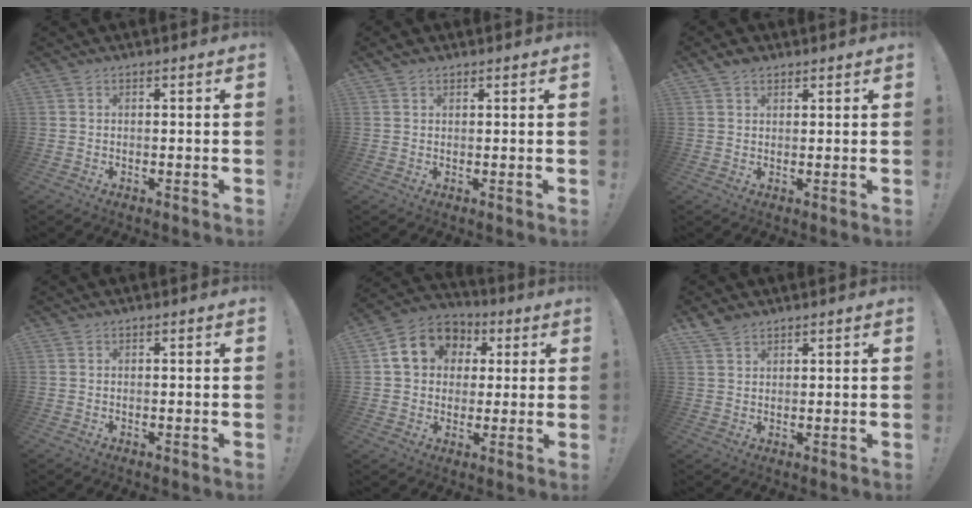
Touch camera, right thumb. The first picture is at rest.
{"total": 1.6, "force": [1.3, 0.9, 0.4], "torque": [-0.005, -0.004, 0.025]}
{"total": 3.2, "force": [2.2, 1.9, 1.3], "torque": [-0.025, -0.006, 0.042]}
{"total": 0.0}
{"total": 13.5, "force": [4.0, 11.2, 6.3], "torque": [-0.084, -0.004, 0.082]}
{"total": 3.6, "force": [3.0, 1.7, 1.1], "torque": [-0.019, -0.016, 0.056]}